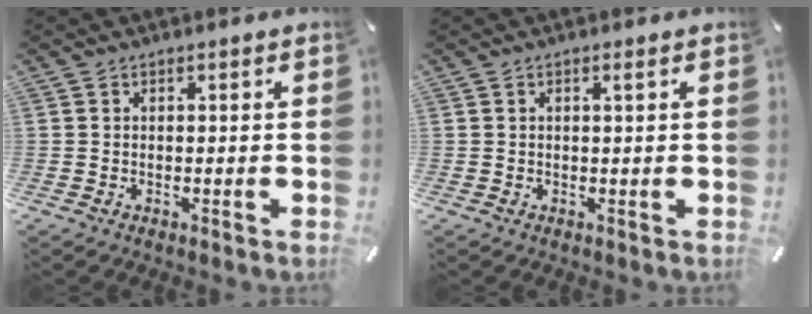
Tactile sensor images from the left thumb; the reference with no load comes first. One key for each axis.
{"total": 1.8, "fx": 0.8, "fy": 0.0, "fz": 1.6, "tx": -0.035, "ty": -0.003, "tz": 0.013}